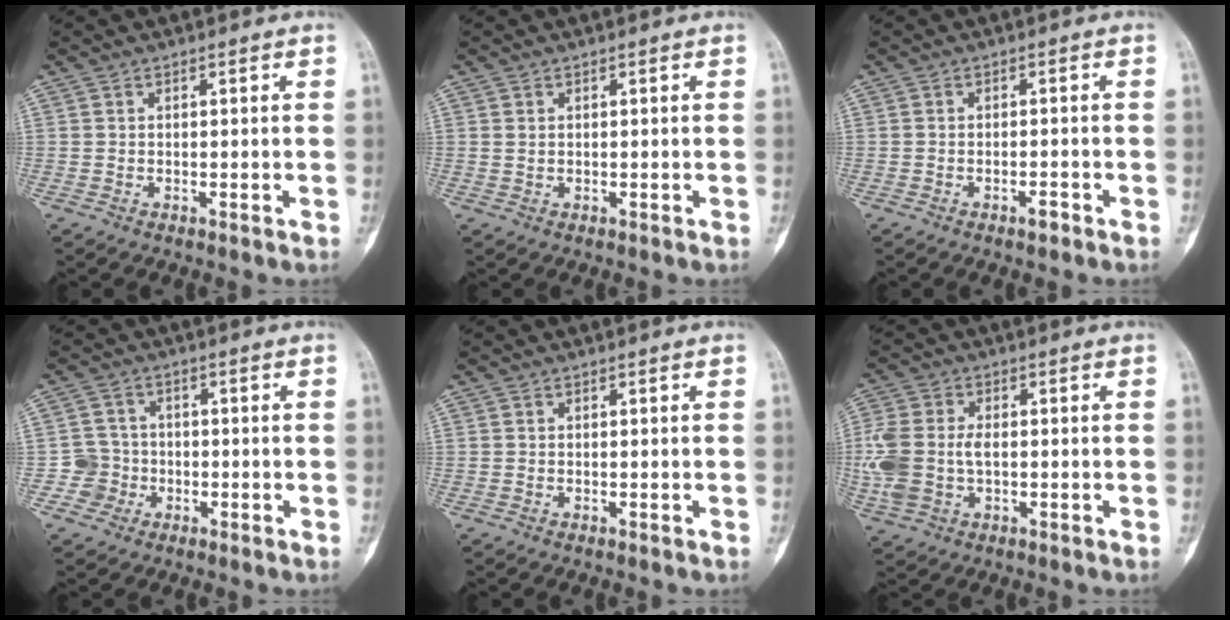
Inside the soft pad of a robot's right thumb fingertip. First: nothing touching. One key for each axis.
{"total": 0.7, "fx": 0.3, "fy": 0.5, "fz": 0.4, "tx": -0.002, "ty": -0.001, "tz": 0.004}
{"total": 1.8, "fx": -1.2, "fy": 0.6, "fz": 1.2, "tx": -0.021, "ty": 0.006, "tz": -0.020}
{"total": 4.3, "fx": -1.4, "fy": 4.0, "fz": -0.2, "tx": 0.032, "ty": 0.015, "tz": -0.033}
{"total": 0.0}
{"total": 11.2, "fx": -0.7, "fy": 7.4, "fz": 8.4, "tx": -0.214, "ty": 0.009, "tz": -0.012}